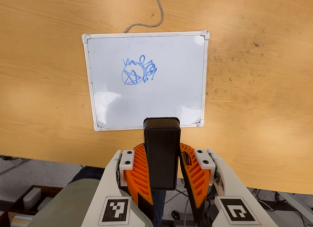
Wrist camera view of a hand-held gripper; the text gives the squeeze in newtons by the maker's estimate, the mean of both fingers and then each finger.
{"total": 9.1, "left": 8.0, "right": 10.1}